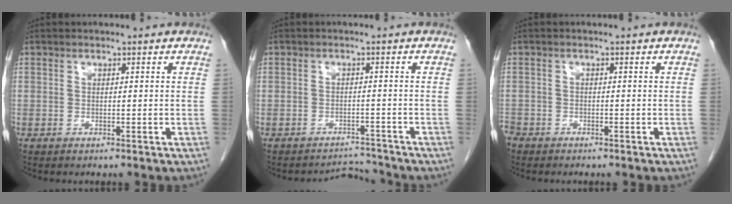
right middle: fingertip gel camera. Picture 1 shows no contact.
{"total": 2.8, "force": [-2.4, -0.1, -1.4], "torque": [0.024, 0.004, -0.033]}
{"total": 2.8, "force": [-2.3, 1.6, 0.5], "torque": [-0.018, -0.001, -0.045]}